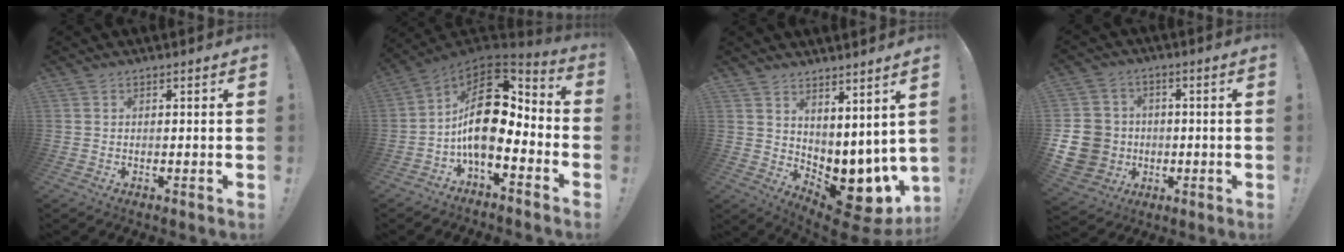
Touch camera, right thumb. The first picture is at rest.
{"total": 18.9, "force": [0.9, 10.4, 15.8], "torque": [-0.269, -0.005, 0.021]}
{"total": 4.8, "force": [0.8, 3.0, 3.7], "torque": [-0.024, -0.052, 0.019]}
{"total": 13.8, "force": [-2.8, 12.5, 5.2], "torque": [-0.110, 0.027, -0.040]}